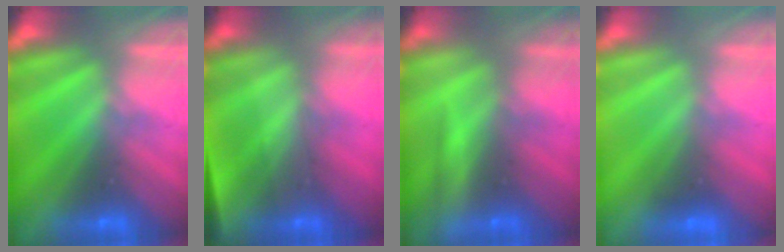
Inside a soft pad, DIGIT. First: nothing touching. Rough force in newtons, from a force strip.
{"total": 4.8}
{"total": 2.1}
{"total": 2.0}